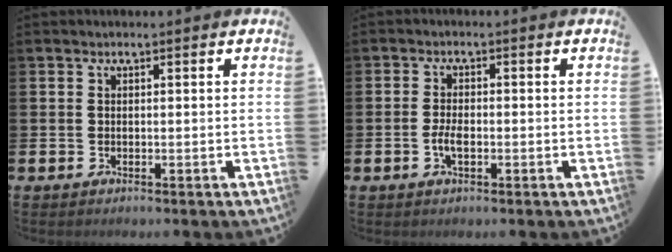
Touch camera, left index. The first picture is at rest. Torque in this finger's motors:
{"motor_torque": [0.61, 0.11, 0.09, 0.12]}